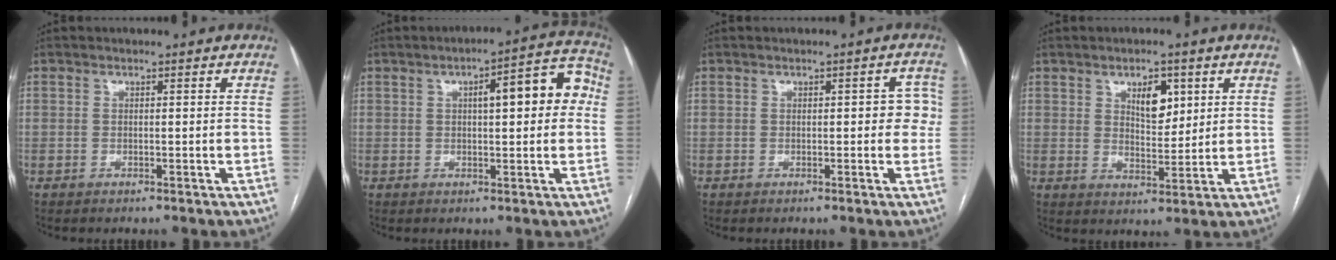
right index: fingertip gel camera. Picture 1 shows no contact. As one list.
[{"total": 9.9, "force": [1.7, 2.7, 9.4], "torque": [-0.119, 0.035, 0.019]}, {"total": 3.3, "force": [0.2, 1.7, 2.8], "torque": [-0.018, 0.022, 0.001]}, {"total": 5.7, "force": [2.6, 2.7, 4.3], "torque": [-0.068, 0.000, 0.047]}]